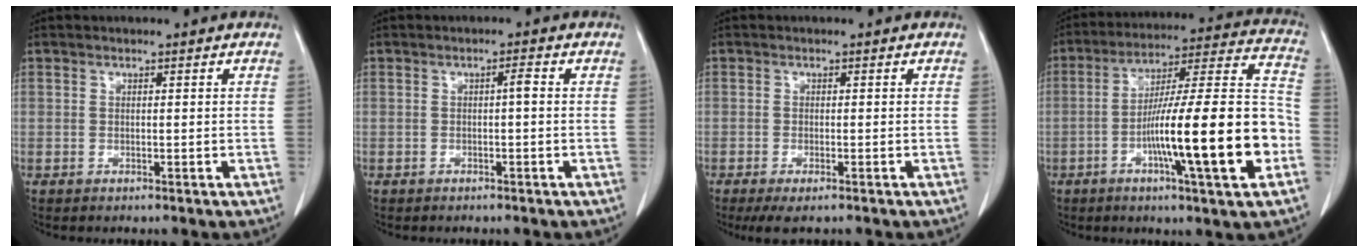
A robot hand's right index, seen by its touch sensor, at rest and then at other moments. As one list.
[{"total": 1.2, "force": [0.0, 0.1, 1.2], "torque": [-0.019, 0.003, 0.000]}, {"total": 3.6, "force": [-2.5, 0.8, 2.5], "torque": [-0.041, -0.010, -0.038]}, {"total": 20.9, "force": [-6.0, 1.1, 20.0], "torque": [-0.293, 0.007, -0.095]}]